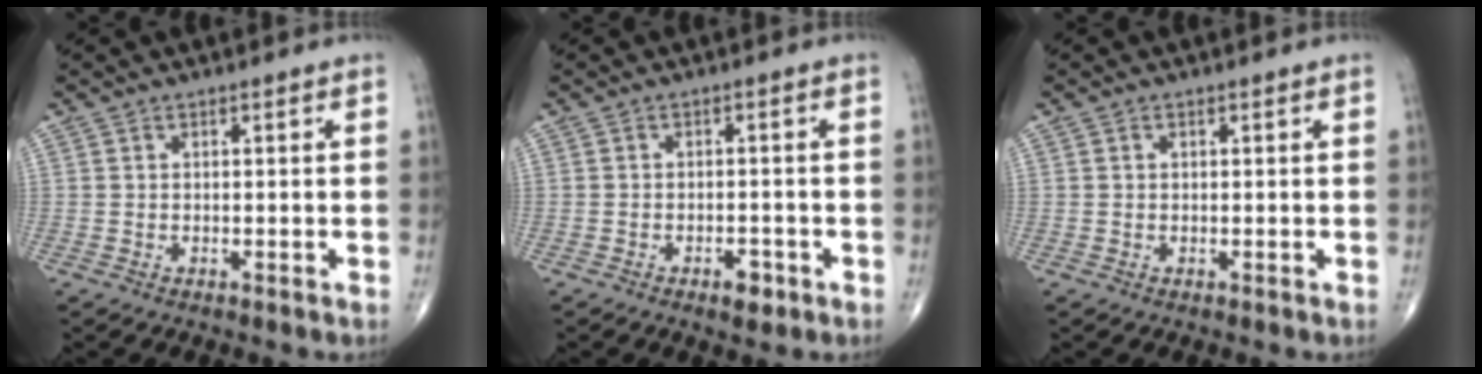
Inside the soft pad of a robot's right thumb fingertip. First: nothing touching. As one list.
[{"total": 3.0, "force": [-1.6, 1.4, 2.0], "torque": [-0.019, 0.006, -0.023]}, {"total": 0.0}]